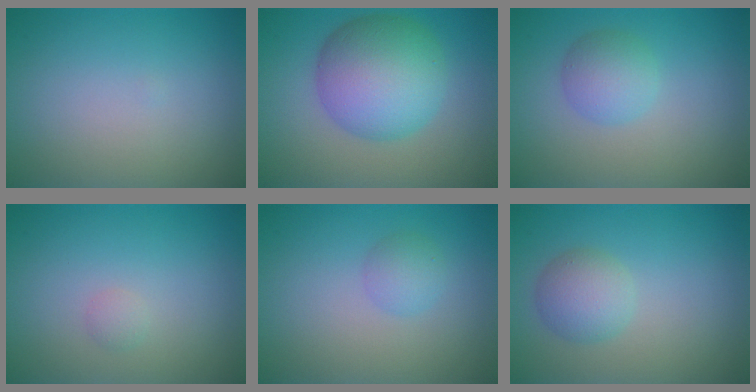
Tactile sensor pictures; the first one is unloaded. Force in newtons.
{"total": 8.9, "press": 8.9, "slide": 0.1}
{"total": 2.8, "press": 2.8, "slide": 0.1}
{"total": 0.6, "press": 0.6, "slide": 0.1}
{"total": 1.7, "press": 1.7, "slide": 0.1}
{"total": 2.9, "press": 2.9, "slide": 0.0}